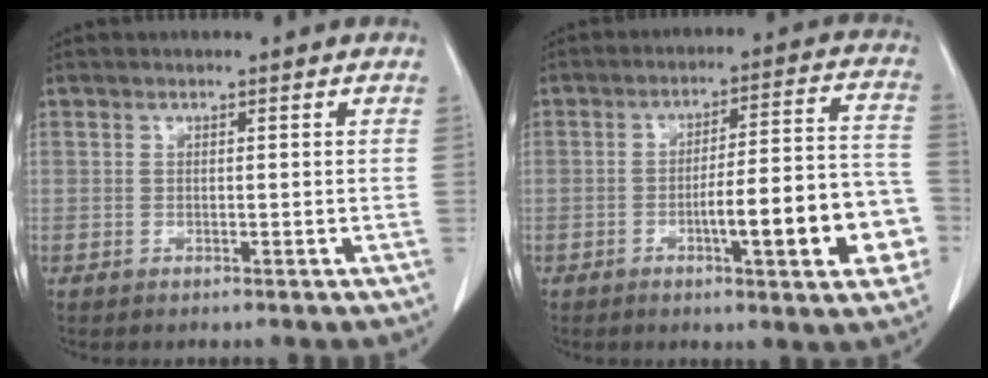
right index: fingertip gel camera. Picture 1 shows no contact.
{"total": 14.4, "force": [-4.8, 2.4, 13.4], "torque": [-0.171, 0.025, -0.063]}